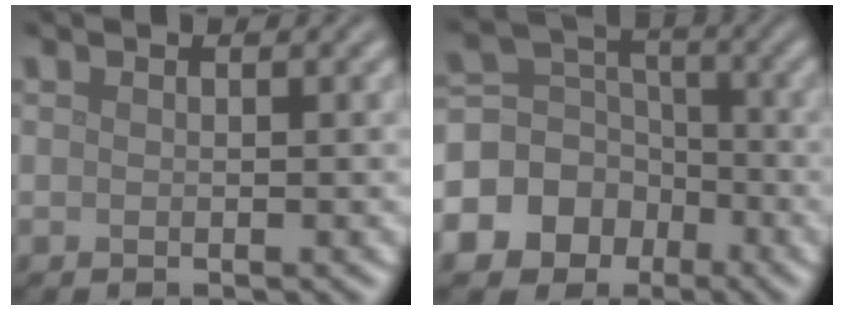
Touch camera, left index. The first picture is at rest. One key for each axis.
{"total": 10.7, "fx": -4.8, "fy": 9.2, "fz": 2.5, "tx": -0.071, "ty": -0.007, "tz": -0.100}